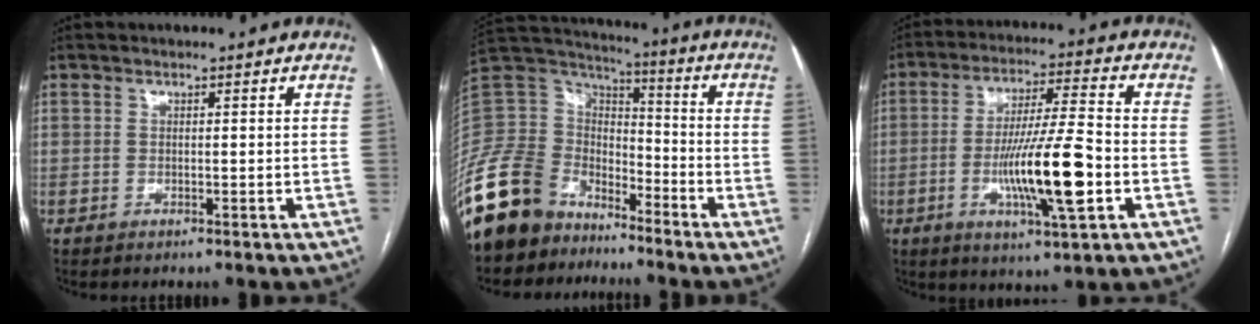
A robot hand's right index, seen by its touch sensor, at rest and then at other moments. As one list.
[{"total": 16.8, "force": [-12.3, 10.1, 5.3], "torque": [-0.125, 0.052, -0.232]}, {"total": 14.1, "force": [-3.6, 0.8, 13.6], "torque": [-0.247, -0.010, -0.062]}]